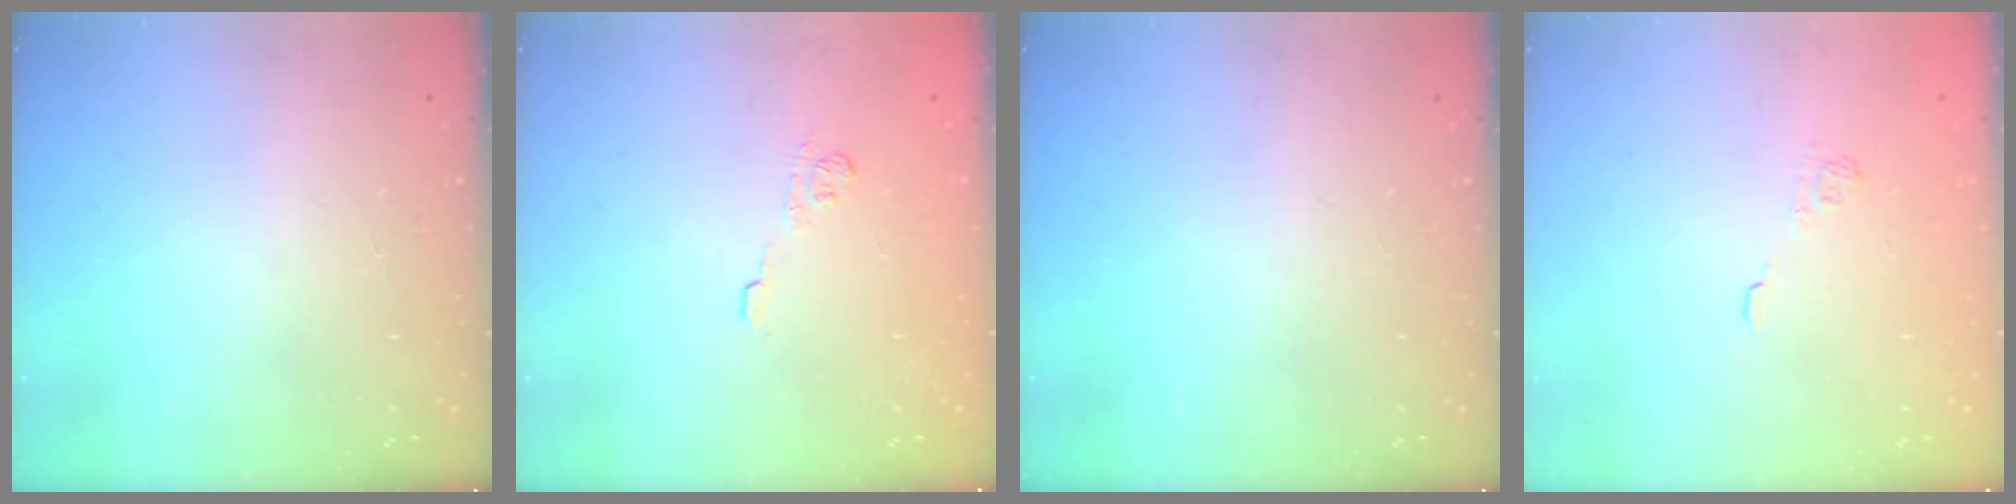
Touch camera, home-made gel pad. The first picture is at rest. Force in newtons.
{"total": 7.5, "press": 7.4, "slide": 1.4}
{"total": 0.0}
{"total": 2.2, "press": 1.8, "slide": 1.3}